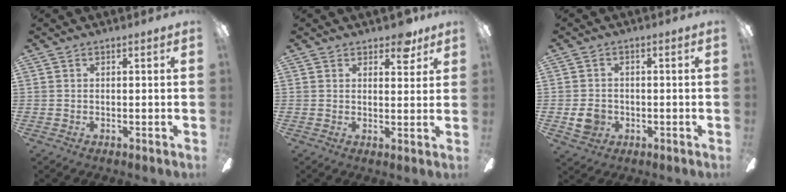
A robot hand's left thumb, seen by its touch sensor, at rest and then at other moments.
{"total": 5.5, "force": [4.0, 2.7, 2.5], "torque": [-0.019, -0.017, 0.067]}
{"total": 5.1, "force": [-1.3, 4.5, 2.2], "torque": [-0.028, 0.007, -0.023]}